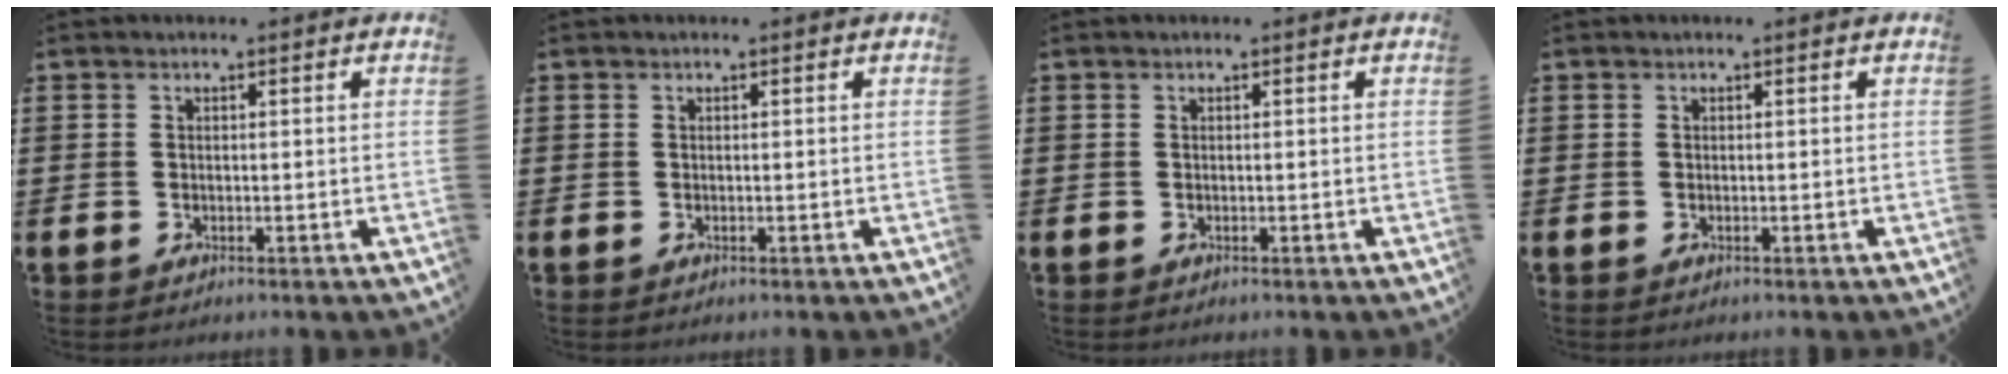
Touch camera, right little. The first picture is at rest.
{"total": 0.0}
{"total": 0.0}
{"total": 0.0}